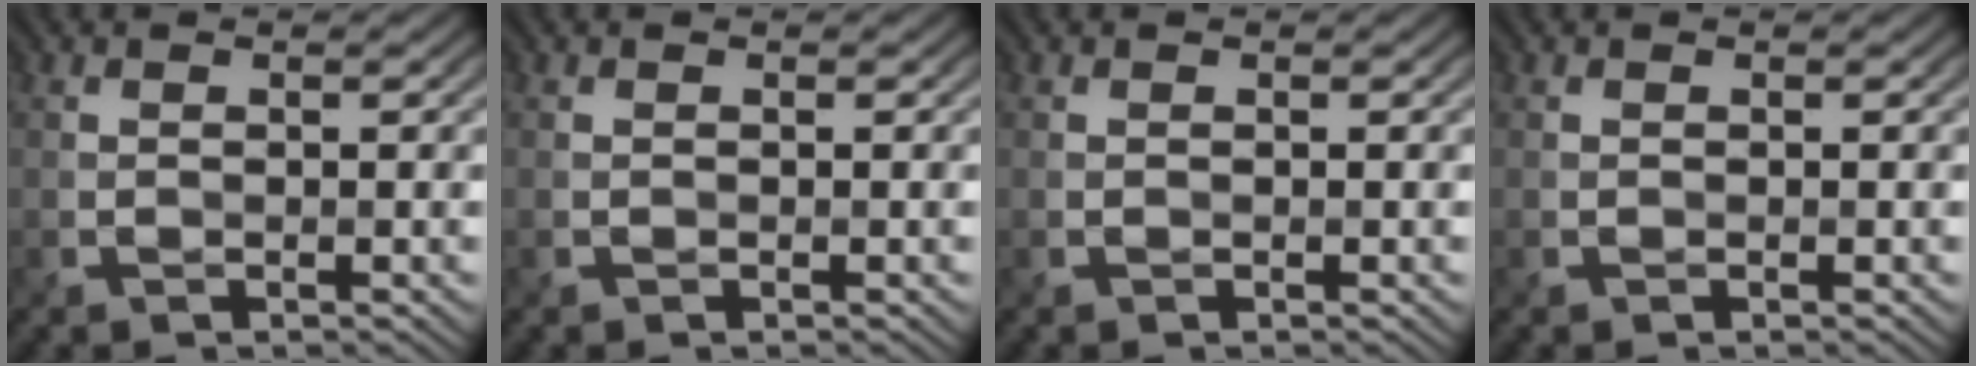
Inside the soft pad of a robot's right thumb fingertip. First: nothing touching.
{"total": 0.0}
{"total": 0.0}
{"total": 0.0}